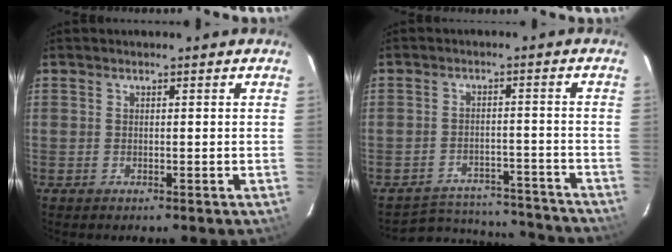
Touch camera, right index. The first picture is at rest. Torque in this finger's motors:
{"motor_torque": [-1.68, -0.46, -0.89, -0.21]}